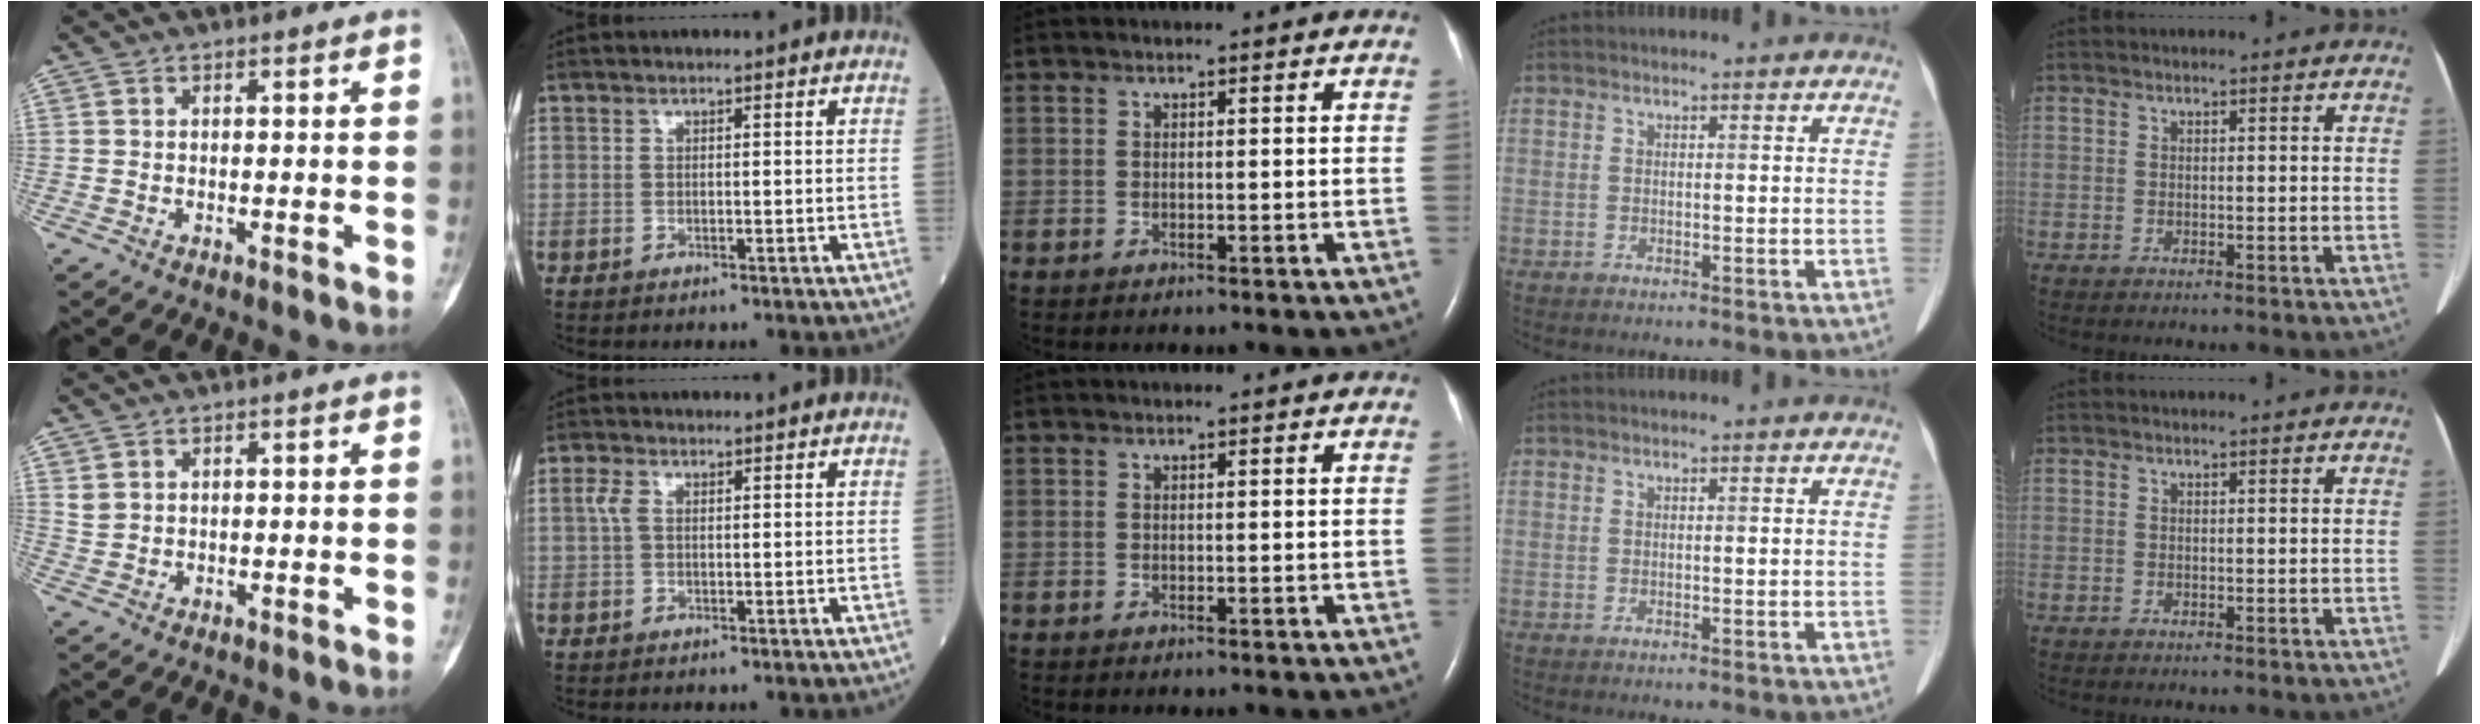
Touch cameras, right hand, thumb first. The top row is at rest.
{"thumb": {"total": 1.6, "force": [1.0, 1.1, 0.6], "torque": [-0.008, -0.003, 0.024]}, "index": {"total": 1.9, "force": [0.5, 1.1, 1.5], "torque": [-0.044, 0.014, 0.011]}}